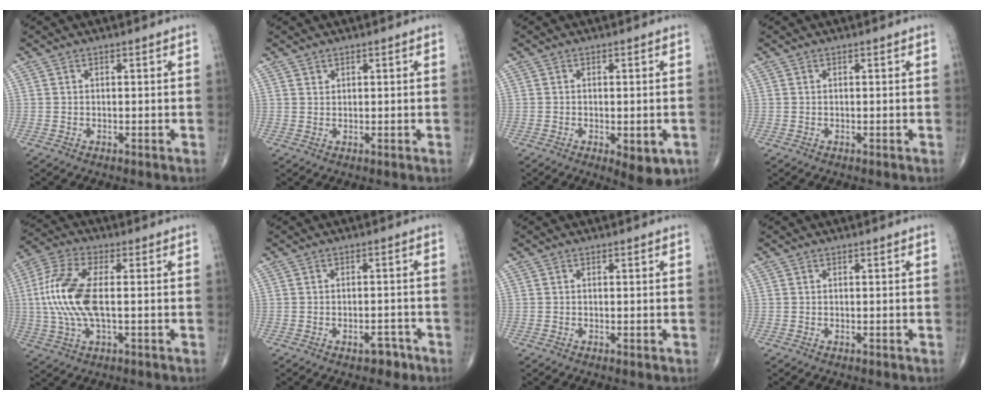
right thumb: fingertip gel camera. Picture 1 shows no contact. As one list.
[{"total": 0.8, "force": [0.6, 0.4, 0.0], "torque": [0.010, -0.004, 0.008]}, {"total": 5.9, "force": [-2.0, 2.5, 5.0], "torque": [-0.058, -0.005, -0.020]}, {"total": 0.0}, {"total": 13.2, "force": [0.0, 5.4, 12.0], "torque": [-0.282, 0.011, -0.002]}, {"total": 3.2, "force": [-2.0, 1.7, 1.9], "torque": [-0.015, 0.017, -0.022]}, {"total": 0.0}, {"total": 0.0}]